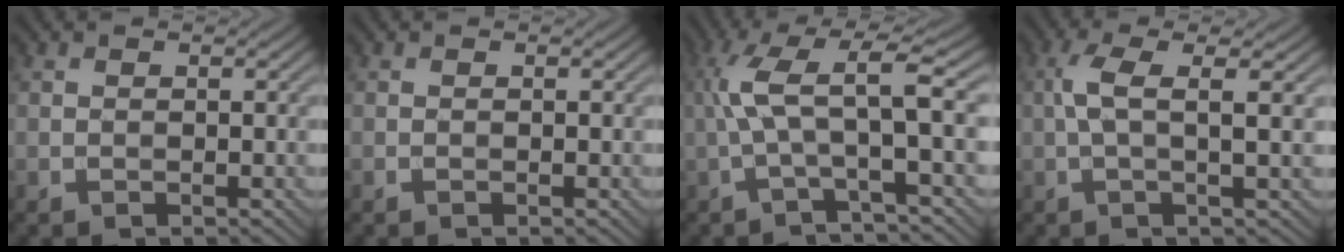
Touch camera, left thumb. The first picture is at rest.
{"total": 0.0}
{"total": 7.4, "force": [-0.2, 0.8, 7.3], "torque": [-0.147, 0.020, -0.012]}
{"total": 4.4, "force": [0.6, 0.9, 4.3], "torque": [-0.084, 0.011, 0.007]}